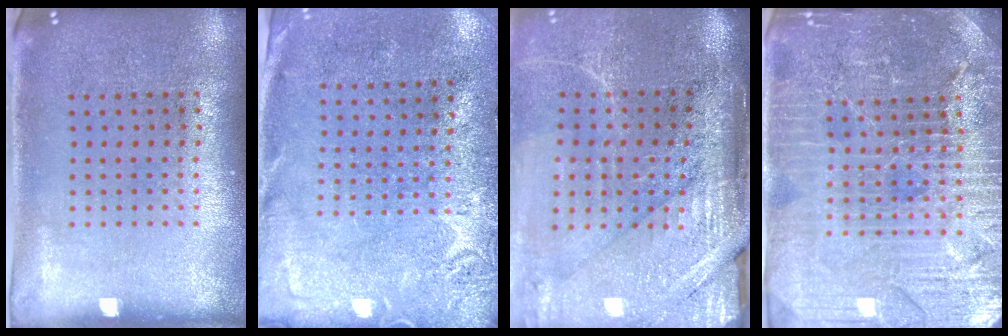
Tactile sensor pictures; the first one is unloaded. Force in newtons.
{"total": 2.6, "press": 2.1, "slide": 1.6}
{"total": 4.3, "press": 3.7, "slide": 2.2}
{"total": 4.9, "press": 4.6, "slide": 1.7}